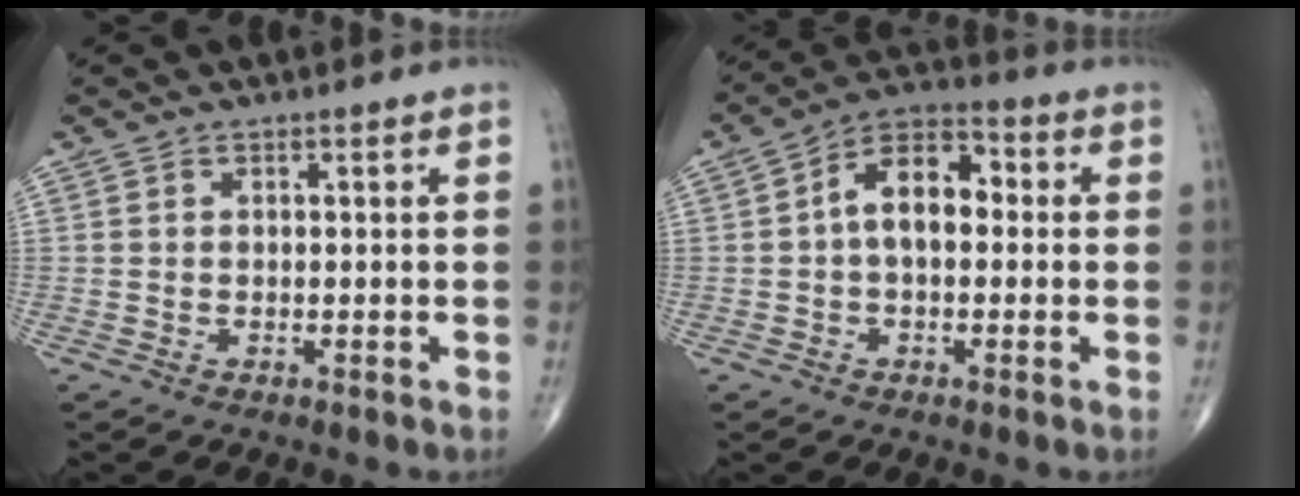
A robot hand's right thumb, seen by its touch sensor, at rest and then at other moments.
{"total": 10.0, "force": [0.6, 6.0, 8.0], "torque": [-0.117, 0.034, -0.002]}